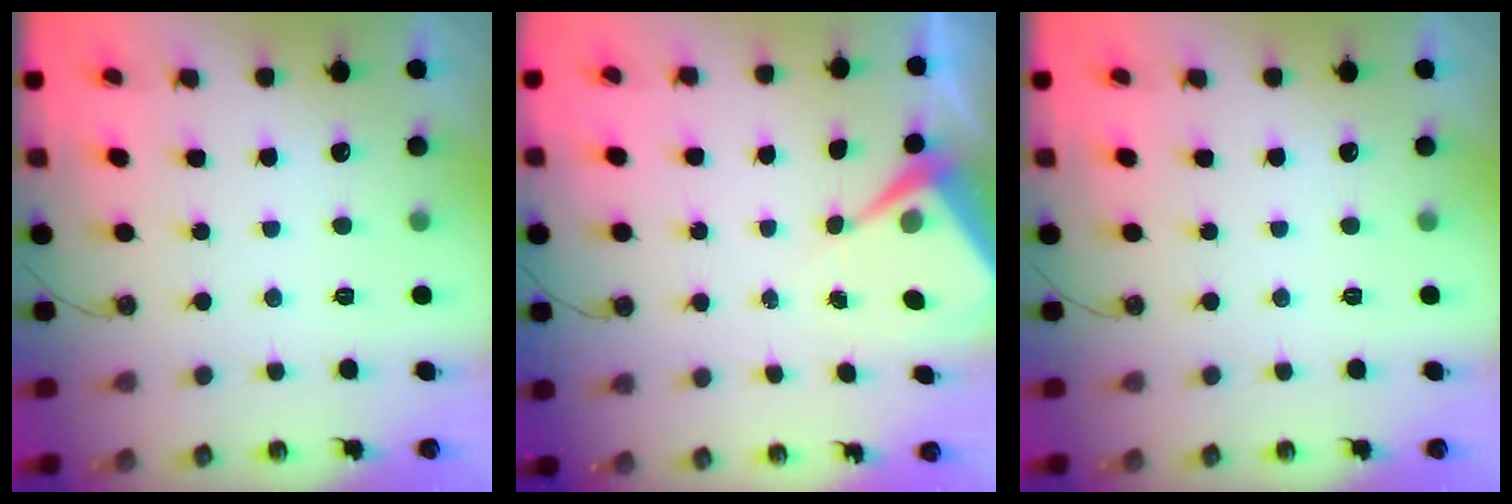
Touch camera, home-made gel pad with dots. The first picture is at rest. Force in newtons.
{"total": 5.1, "press": 5.1, "slide": 0.6}
{"total": 0.0}